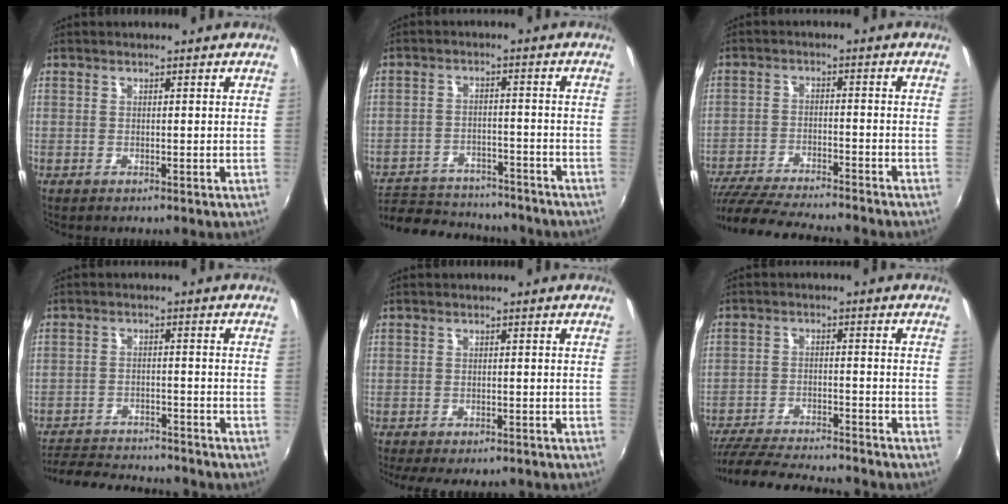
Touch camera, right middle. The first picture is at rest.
{"total": 20.8, "force": [-17.5, 7.5, 8.3], "torque": [-0.183, -0.004, -0.237]}
{"total": 17.0, "force": [-15.1, 1.5, 7.8], "torque": [-0.158, -0.028, -0.238]}
{"total": 15.8, "force": [-14.1, 3.7, 6.1], "torque": [-0.133, -0.009, -0.202]}
{"total": 6.9, "force": [-5.6, 2.0, 3.5], "torque": [-0.084, -0.023, -0.081]}
{"total": 18.3, "force": [-16.2, 2.5, 8.2], "torque": [-0.166, -0.026, -0.249]}